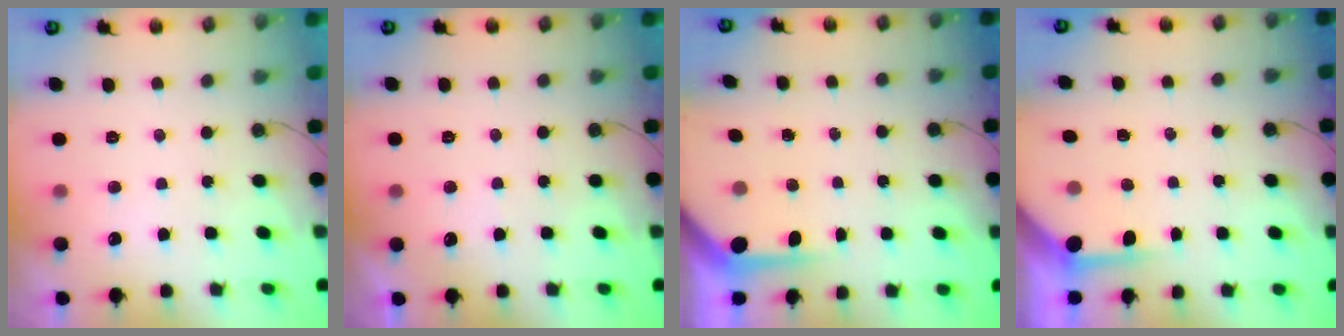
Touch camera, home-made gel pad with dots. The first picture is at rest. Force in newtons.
{"total": 2.0, "press": 2.0, "slide": 0.4}
{"total": 3.6, "press": 3.6, "slide": 0.3}
{"total": 4.0, "press": 3.9, "slide": 0.3}